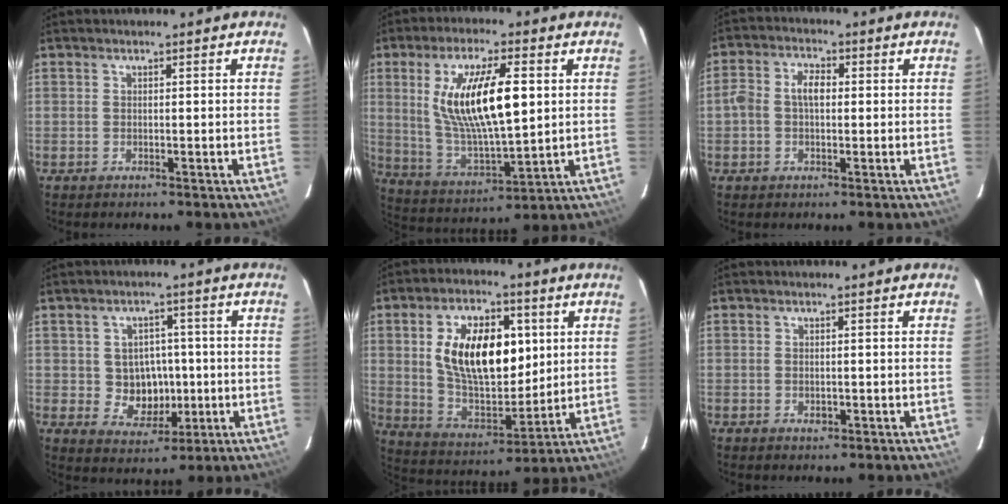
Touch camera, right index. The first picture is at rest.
{"total": 17.2, "force": [3.9, 5.6, 15.8], "torque": [-0.300, -0.003, 0.083]}
{"total": 4.9, "force": [-0.1, 3.3, 3.7], "torque": [-0.069, 0.017, -0.004]}
{"total": 7.5, "force": [-0.5, 6.9, 2.8], "torque": [-0.059, 0.011, 0.010]}
{"total": 18.5, "force": [4.2, 10.3, 14.8], "torque": [-0.262, 0.011, 0.088]}
{"total": 1.1, "force": [-0.3, 0.9, 0.7], "torque": [-0.008, 0.000, -0.004]}